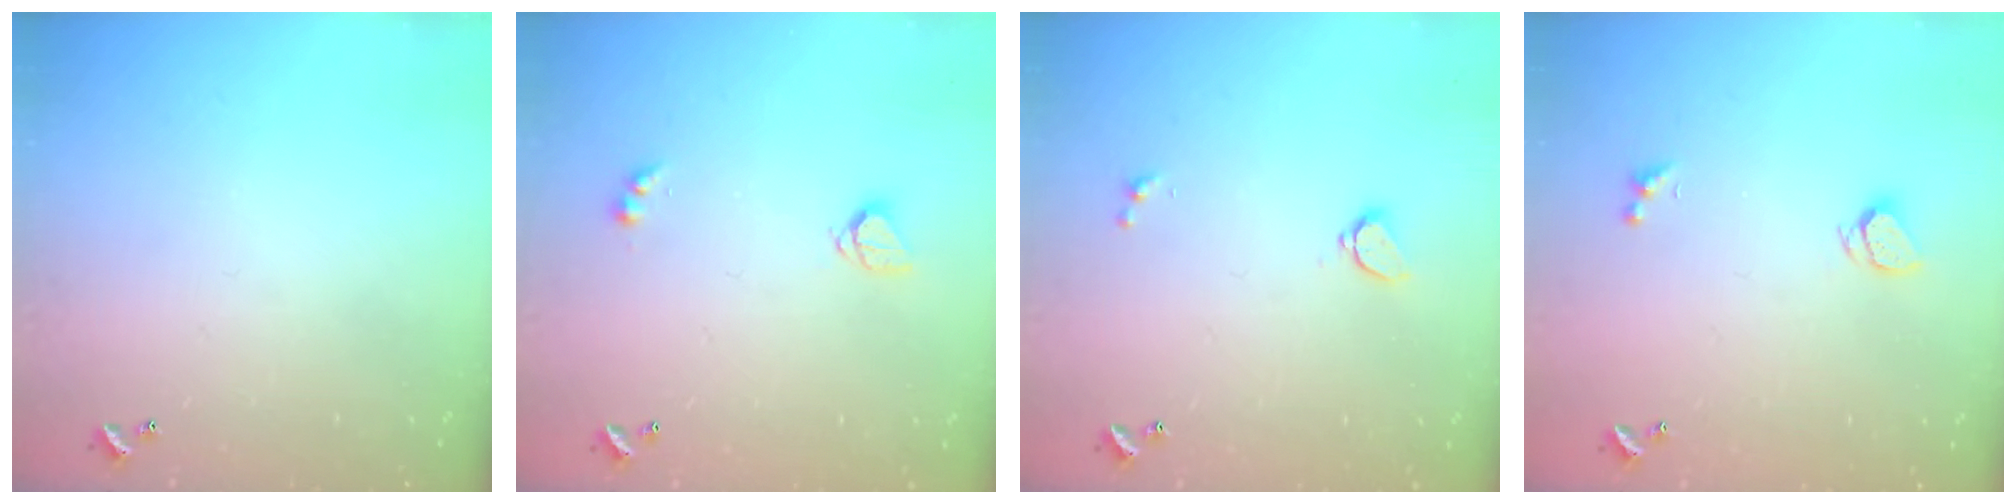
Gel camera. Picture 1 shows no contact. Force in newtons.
{"total": 3.3, "press": 3.3, "slide": 0.2}
{"total": 1.7, "press": 1.6, "slide": 0.5}
{"total": 1.9, "press": 1.8, "slide": 0.4}